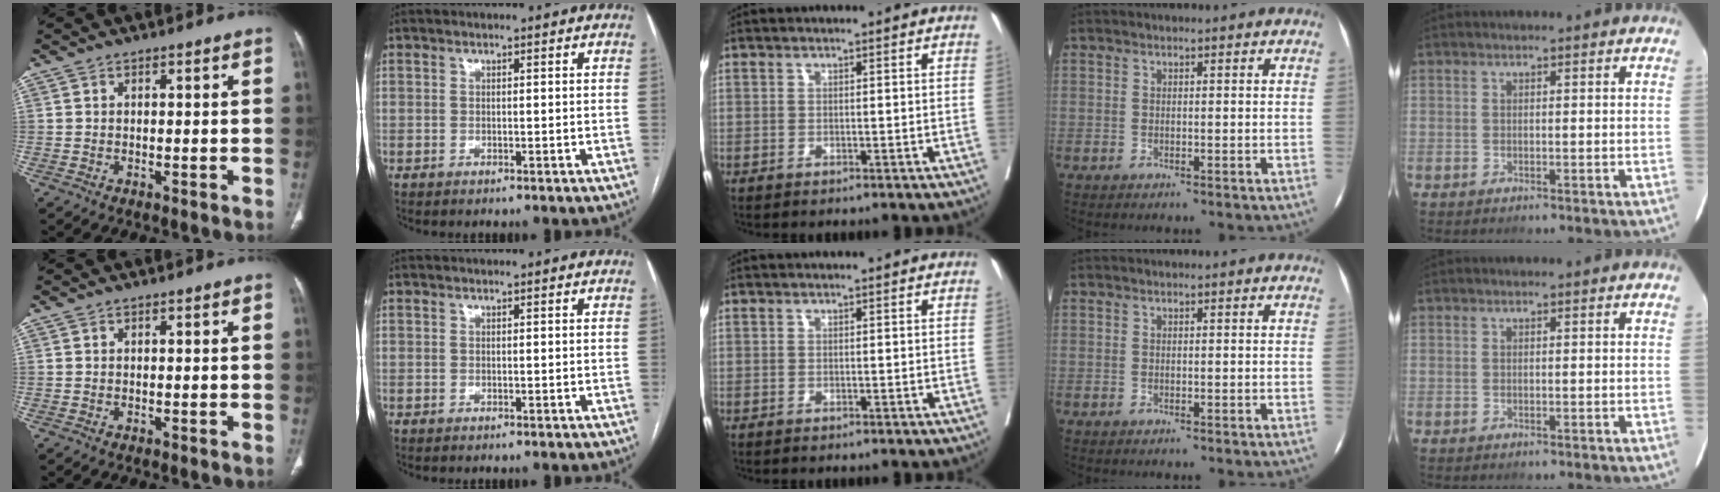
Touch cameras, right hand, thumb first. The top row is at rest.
{}